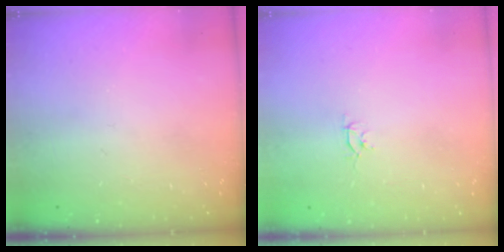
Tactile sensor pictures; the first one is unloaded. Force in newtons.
{"total": 2.6, "press": 2.6, "slide": 0.3}